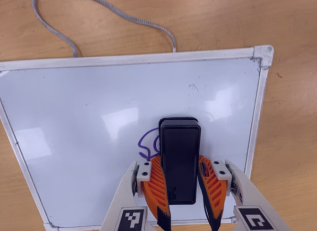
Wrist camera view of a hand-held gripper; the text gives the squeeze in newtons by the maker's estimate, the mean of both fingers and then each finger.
{"total": 16.1, "left": 16.4, "right": 15.8}